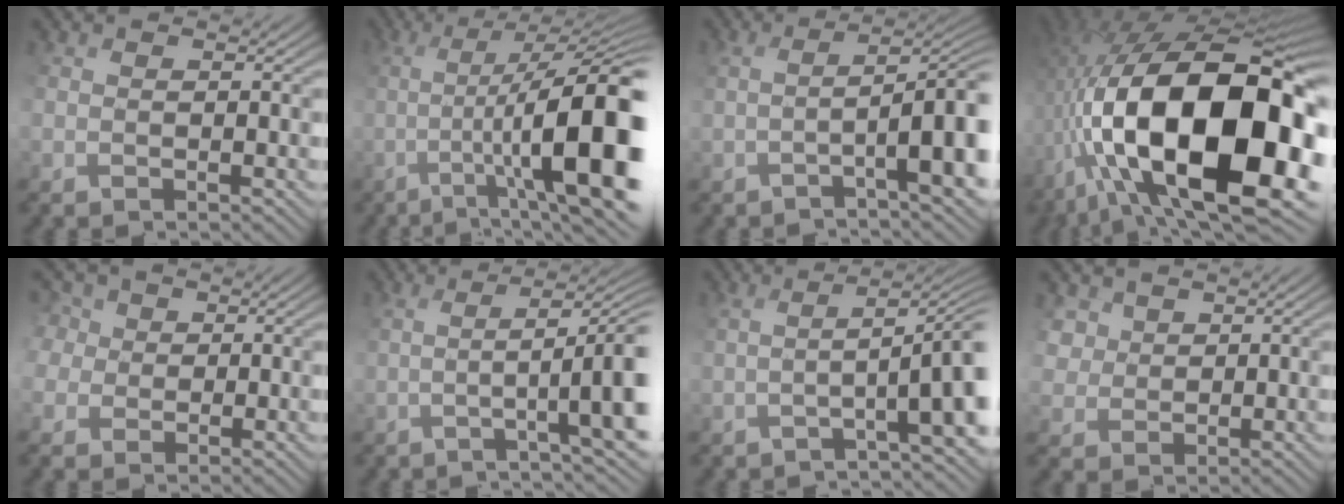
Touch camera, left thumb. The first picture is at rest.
{"total": 15.3, "force": [-2.3, 4.3, 14.6], "torque": [-0.234, -0.014, -0.005]}
{"total": 10.1, "force": [-2.6, 2.0, 9.5], "torque": [-0.115, 0.012, -0.031]}
{"total": 21.0, "force": [-2.4, 12.6, 16.6], "torque": [-0.353, -0.029, -0.005]}
{"total": 5.3, "force": [0.2, 5.0, 1.7], "torque": [-0.091, 0.011, -0.007]}
{"total": 8.6, "force": [-0.9, 1.2, 8.5], "torque": [-0.115, 0.004, -0.003]}
{"total": 8.2, "force": [-1.7, 1.2, 8.0], "torque": [-0.104, 0.012, -0.018]}
{"total": 4.1, "force": [2.9, 2.8, -0.3], "torque": [-0.019, 0.009, 0.064]}